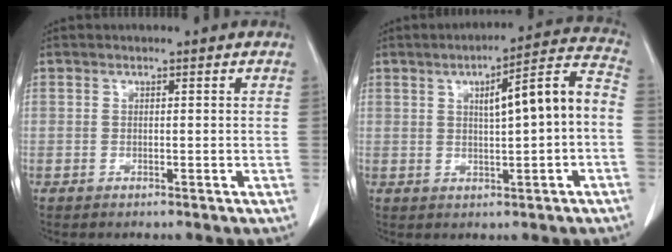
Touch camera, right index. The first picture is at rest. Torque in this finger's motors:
{"motor_torque": [0.82, -0.24, 0.46, 0.10]}